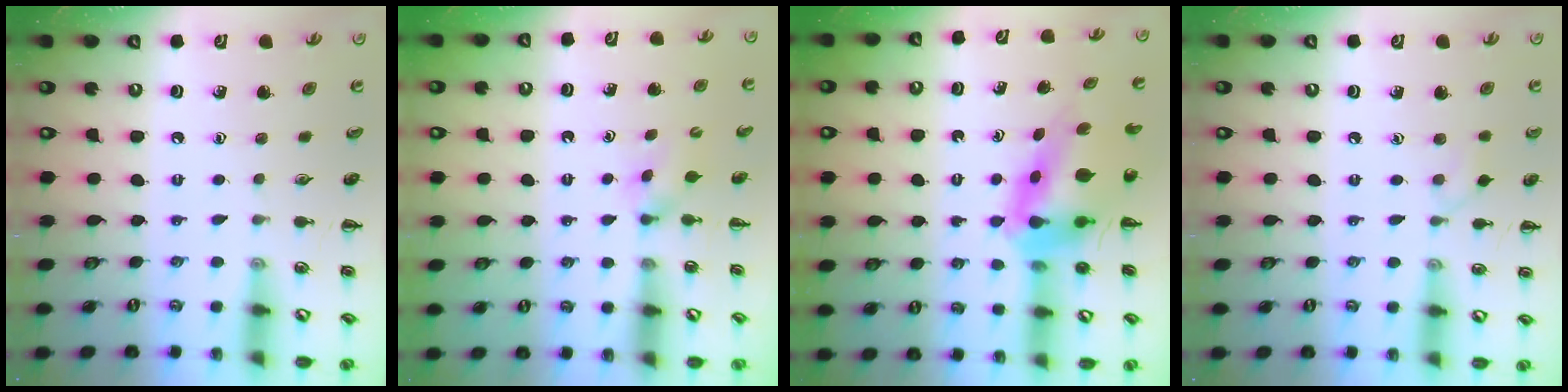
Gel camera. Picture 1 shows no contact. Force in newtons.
{"total": 1.8, "press": 1.5, "slide": 1.0}
{"total": 7.6, "press": 7.2, "slide": 2.4}
{"total": 5.0, "press": 4.6, "slide": 1.8}